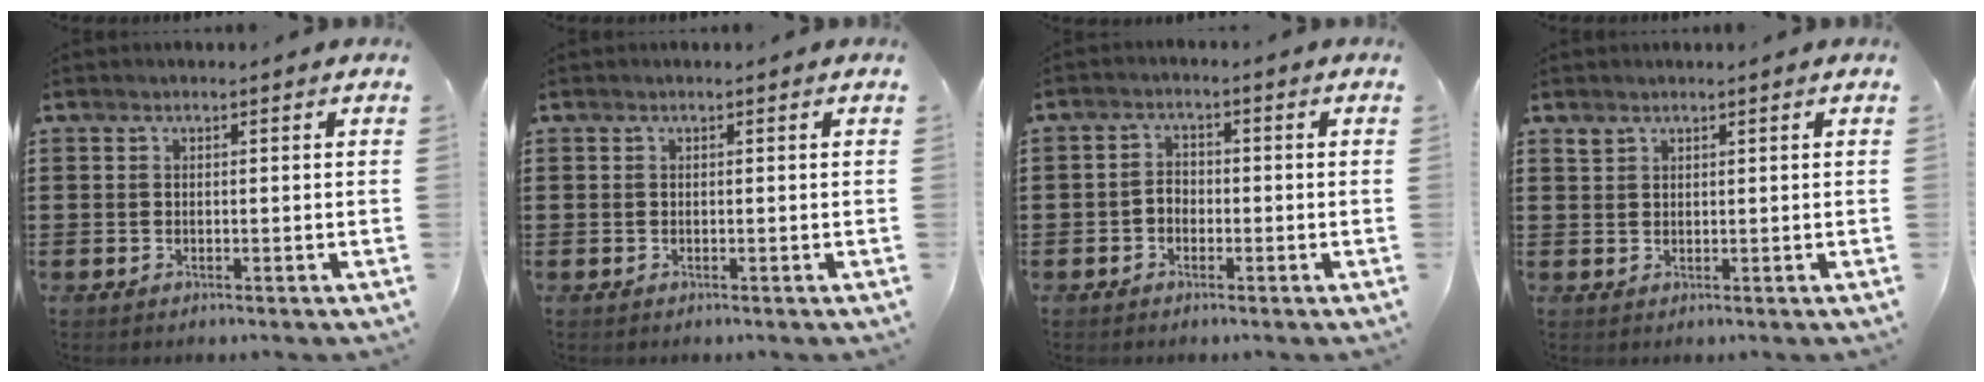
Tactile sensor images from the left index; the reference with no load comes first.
{"total": 0.0}
{"total": 2.0, "force": [-0.9, 1.5, 0.9], "torque": [-0.022, 0.005, -0.022]}
{"total": 1.2, "force": [1.0, 0.6, 0.1], "torque": [-0.006, 0.002, 0.021]}